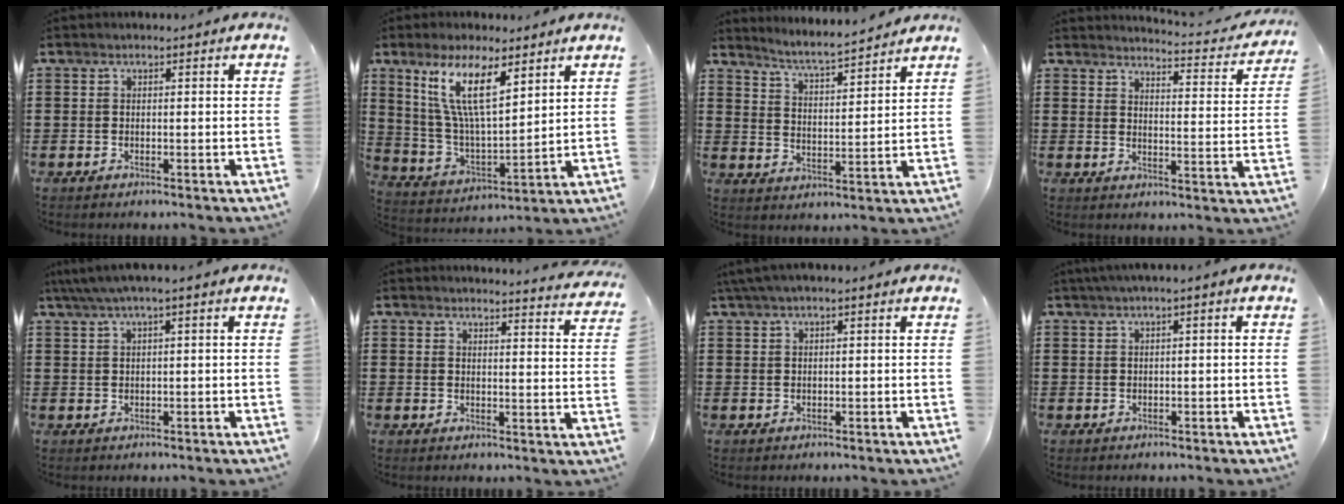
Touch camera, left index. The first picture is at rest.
{"total": 11.8, "force": [7.0, 3.3, 9.0], "torque": [-0.195, -0.018, 0.125]}
{"total": 4.5, "force": [4.4, -0.4, 1.1], "torque": [-0.042, -0.036, 0.070]}
{"total": 3.1, "force": [3.0, -0.2, 0.8], "torque": [-0.026, -0.031, 0.043]}
{"total": 2.1, "force": [0.6, 0.1, 2.0], "torque": [-0.036, -0.001, 0.010]}
{"total": 3.1, "force": [3.1, -0.5, 0.4], "torque": [-0.013, -0.021, 0.052]}
{"total": 1.6, "force": [0.8, 0.1, 1.4], "torque": [-0.025, 0.000, 0.016]}
{"total": 1.2, "force": [-0.1, -0.1, 1.2], "torque": [-0.018, -0.004, -0.001]}